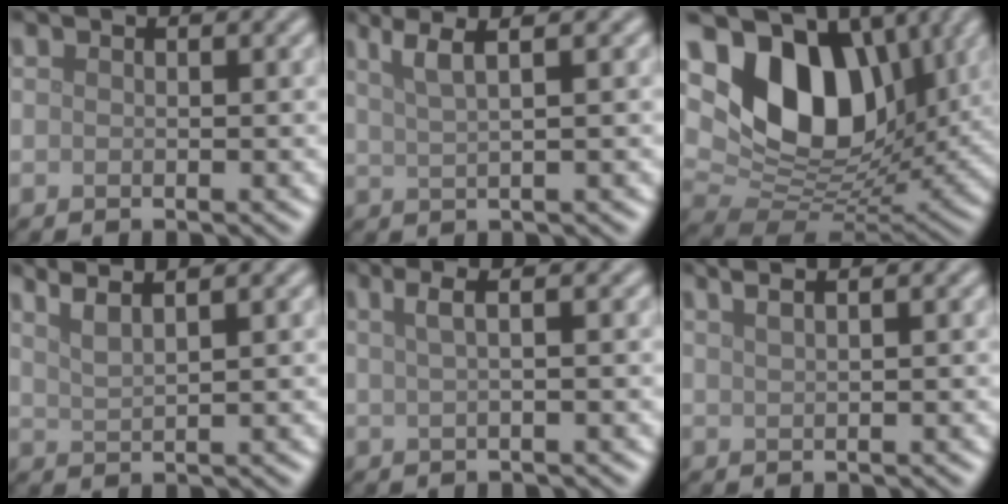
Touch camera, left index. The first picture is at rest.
{"total": 3.3, "force": [1.9, 0.8, 2.6], "torque": [-0.033, 0.012, 0.026]}
{"total": 13.7, "force": [4.6, 8.9, 9.3], "torque": [-0.148, 0.005, 0.078]}
{"total": 3.3, "force": [2.5, 0.9, 2.0], "torque": [-0.021, 0.015, 0.025]}
{"total": 2.4, "force": [0.8, 0.8, 2.1], "torque": [-0.030, 0.005, 0.004]}
{"total": 3.7, "force": [2.3, 1.7, 2.3], "torque": [-0.015, 0.027, 0.005]}